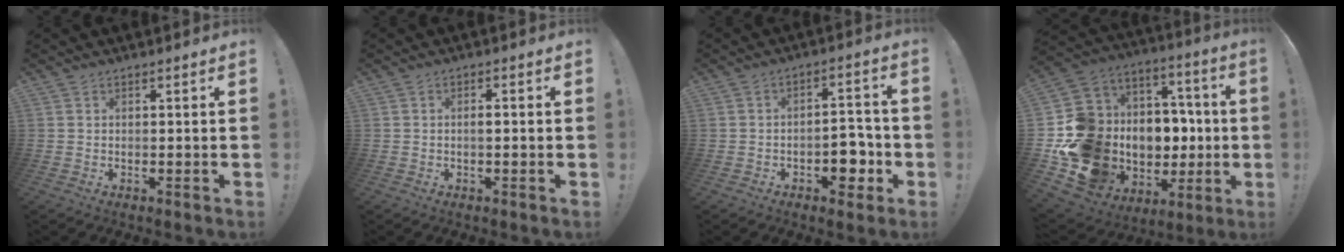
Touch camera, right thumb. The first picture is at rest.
{"total": 1.5, "force": [-0.4, 0.3, 1.4], "torque": [-0.027, 0.004, -0.009]}
{"total": 8.6, "force": [-3.3, 5.4, 5.8], "torque": [-0.063, 0.022, -0.052]}
{"total": 17.9, "force": [-2.9, 15.7, 8.2], "torque": [-0.157, -0.002, 0.017]}